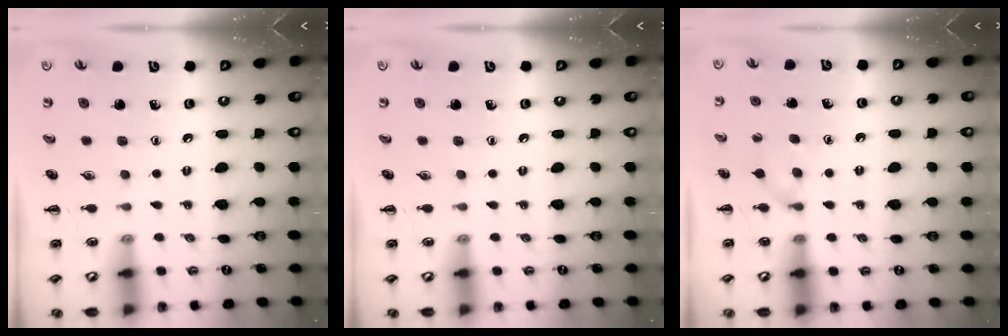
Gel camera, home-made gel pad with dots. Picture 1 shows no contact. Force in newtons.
{"total": 0.0}
{"total": 4.4, "press": 4.1, "slide": 1.5}